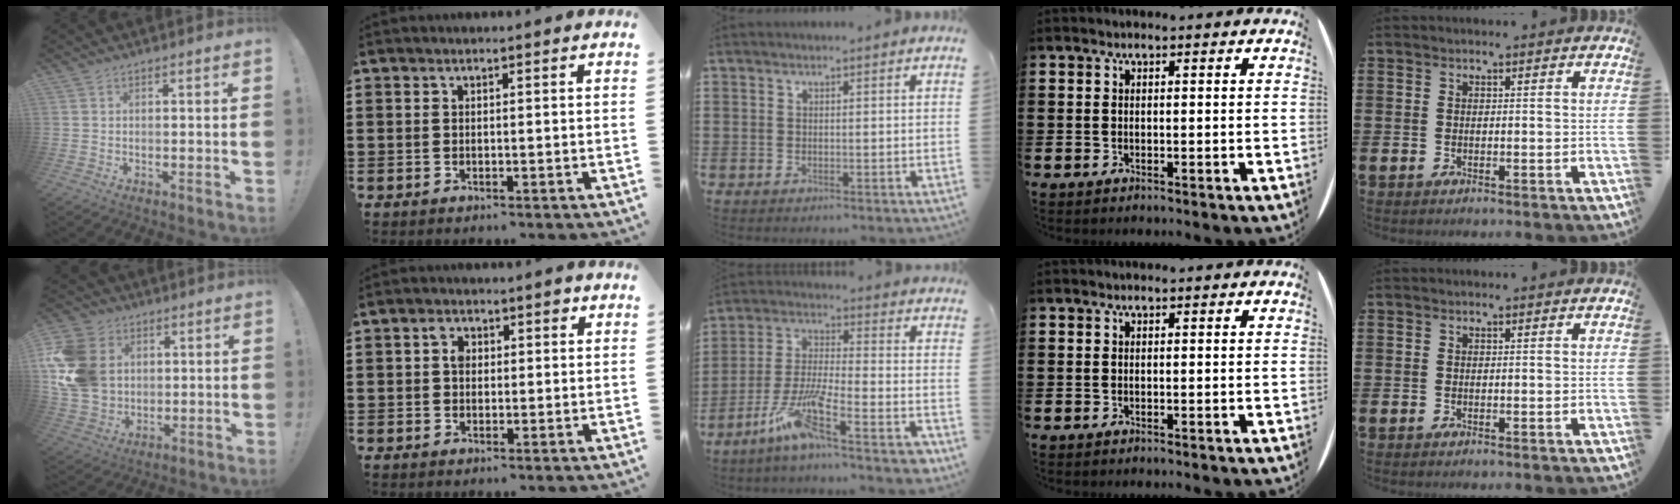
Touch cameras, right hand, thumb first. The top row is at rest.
{"thumb": {"total": 18.2, "force": [3.2, 14.8, 10.2], "torque": [-0.194, -0.007, 0.066]}, "index": {"total": 2.9, "force": [0.6, 2.1, 1.9], "torque": [-0.038, 0.010, 0.007]}, "middle": {"total": 10.2, "force": [-7.0, 1.1, 7.3], "torque": [-0.164, -0.009, -0.140]}}